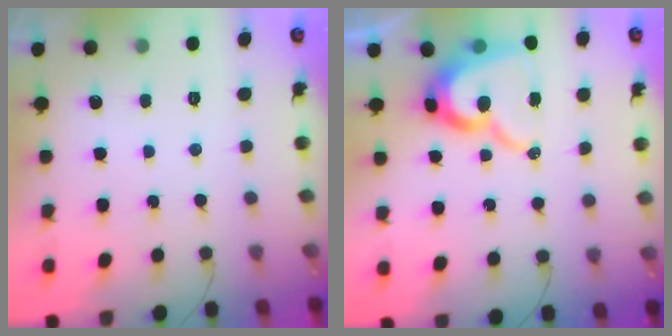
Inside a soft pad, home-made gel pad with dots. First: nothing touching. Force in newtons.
{"total": 15.4, "press": 15.3, "slide": 1.3}